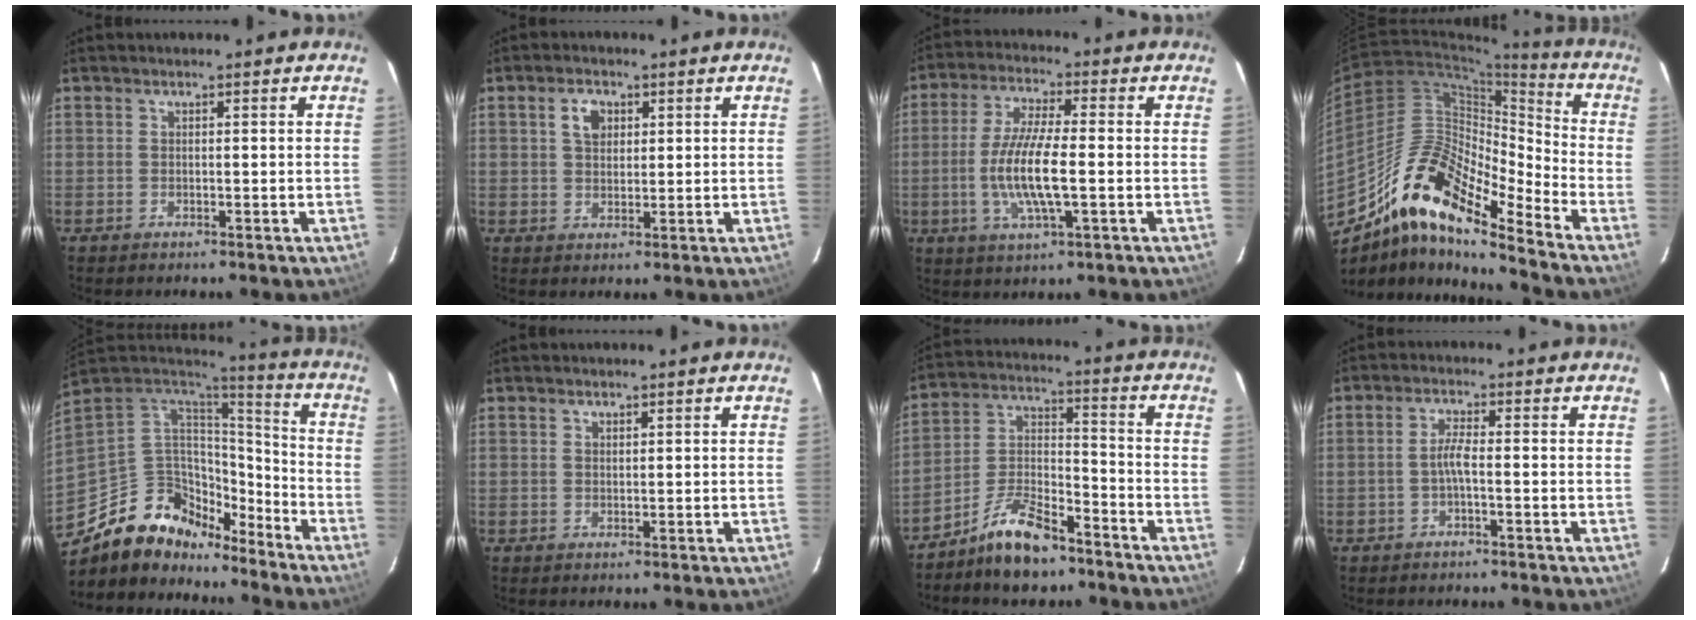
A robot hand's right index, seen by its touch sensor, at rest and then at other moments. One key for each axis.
{"total": 4.0, "fx": 1.5, "fy": 2.8, "fz": 2.5, "tx": -0.041, "ty": 0.011, "tz": 0.029}
{"total": 11.2, "fx": -1.8, "fy": 2.4, "fz": 10.7, "tx": -0.214, "ty": -0.007, "tz": -0.037}
{"total": 16.8, "fx": -12.6, "fy": 3.8, "fz": 10.4, "tx": -0.171, "ty": 0.003, "tz": -0.250}
{"total": 17.7, "fx": -12.9, "fy": 10.1, "fz": 6.5, "tx": -0.147, "ty": 0.030, "tz": -0.218}
{"total": 0.8, "fx": 0.6, "fy": 0.4, "fz": 0.2, "tx": -0.003, "ty": 0.002, "tz": 0.012}
{"total": 11.0, "fx": -8.3, "fy": 3.9, "fz": 6.0, "tx": -0.129, "ty": 0.021, "tz": -0.155}
{"total": 2.4, "fx": -0.9, "fy": 0.1, "fz": 2.2, "tx": -0.045, "ty": 0.004, "tz": -0.019}